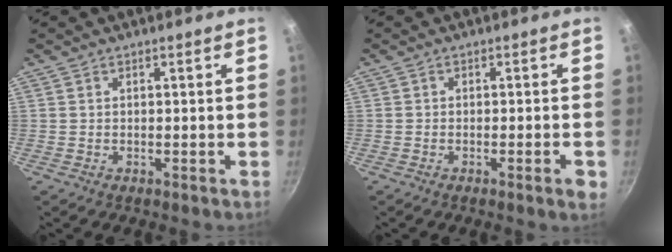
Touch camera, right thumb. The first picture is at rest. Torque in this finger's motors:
{"motor_torque": [0.04, -0.24, 0.31, 0.21, -0.01]}